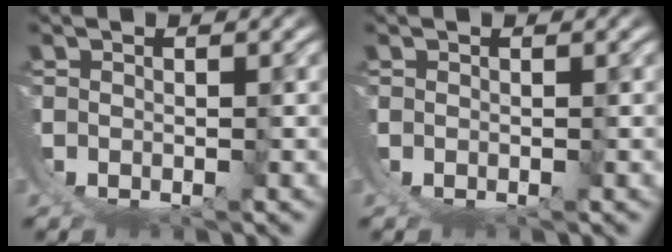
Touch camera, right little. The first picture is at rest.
{"total": 0.0}